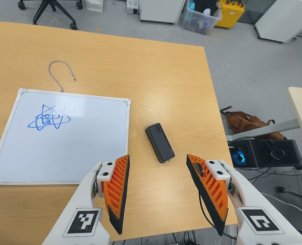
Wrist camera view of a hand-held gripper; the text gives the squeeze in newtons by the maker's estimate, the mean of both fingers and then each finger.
{"total": 0.0}